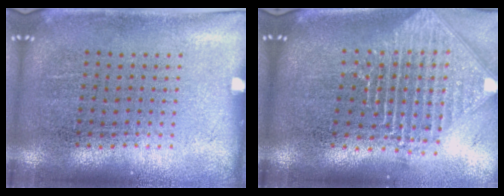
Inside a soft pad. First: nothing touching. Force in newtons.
{"total": 2.4, "press": 1.8, "slide": 1.5}